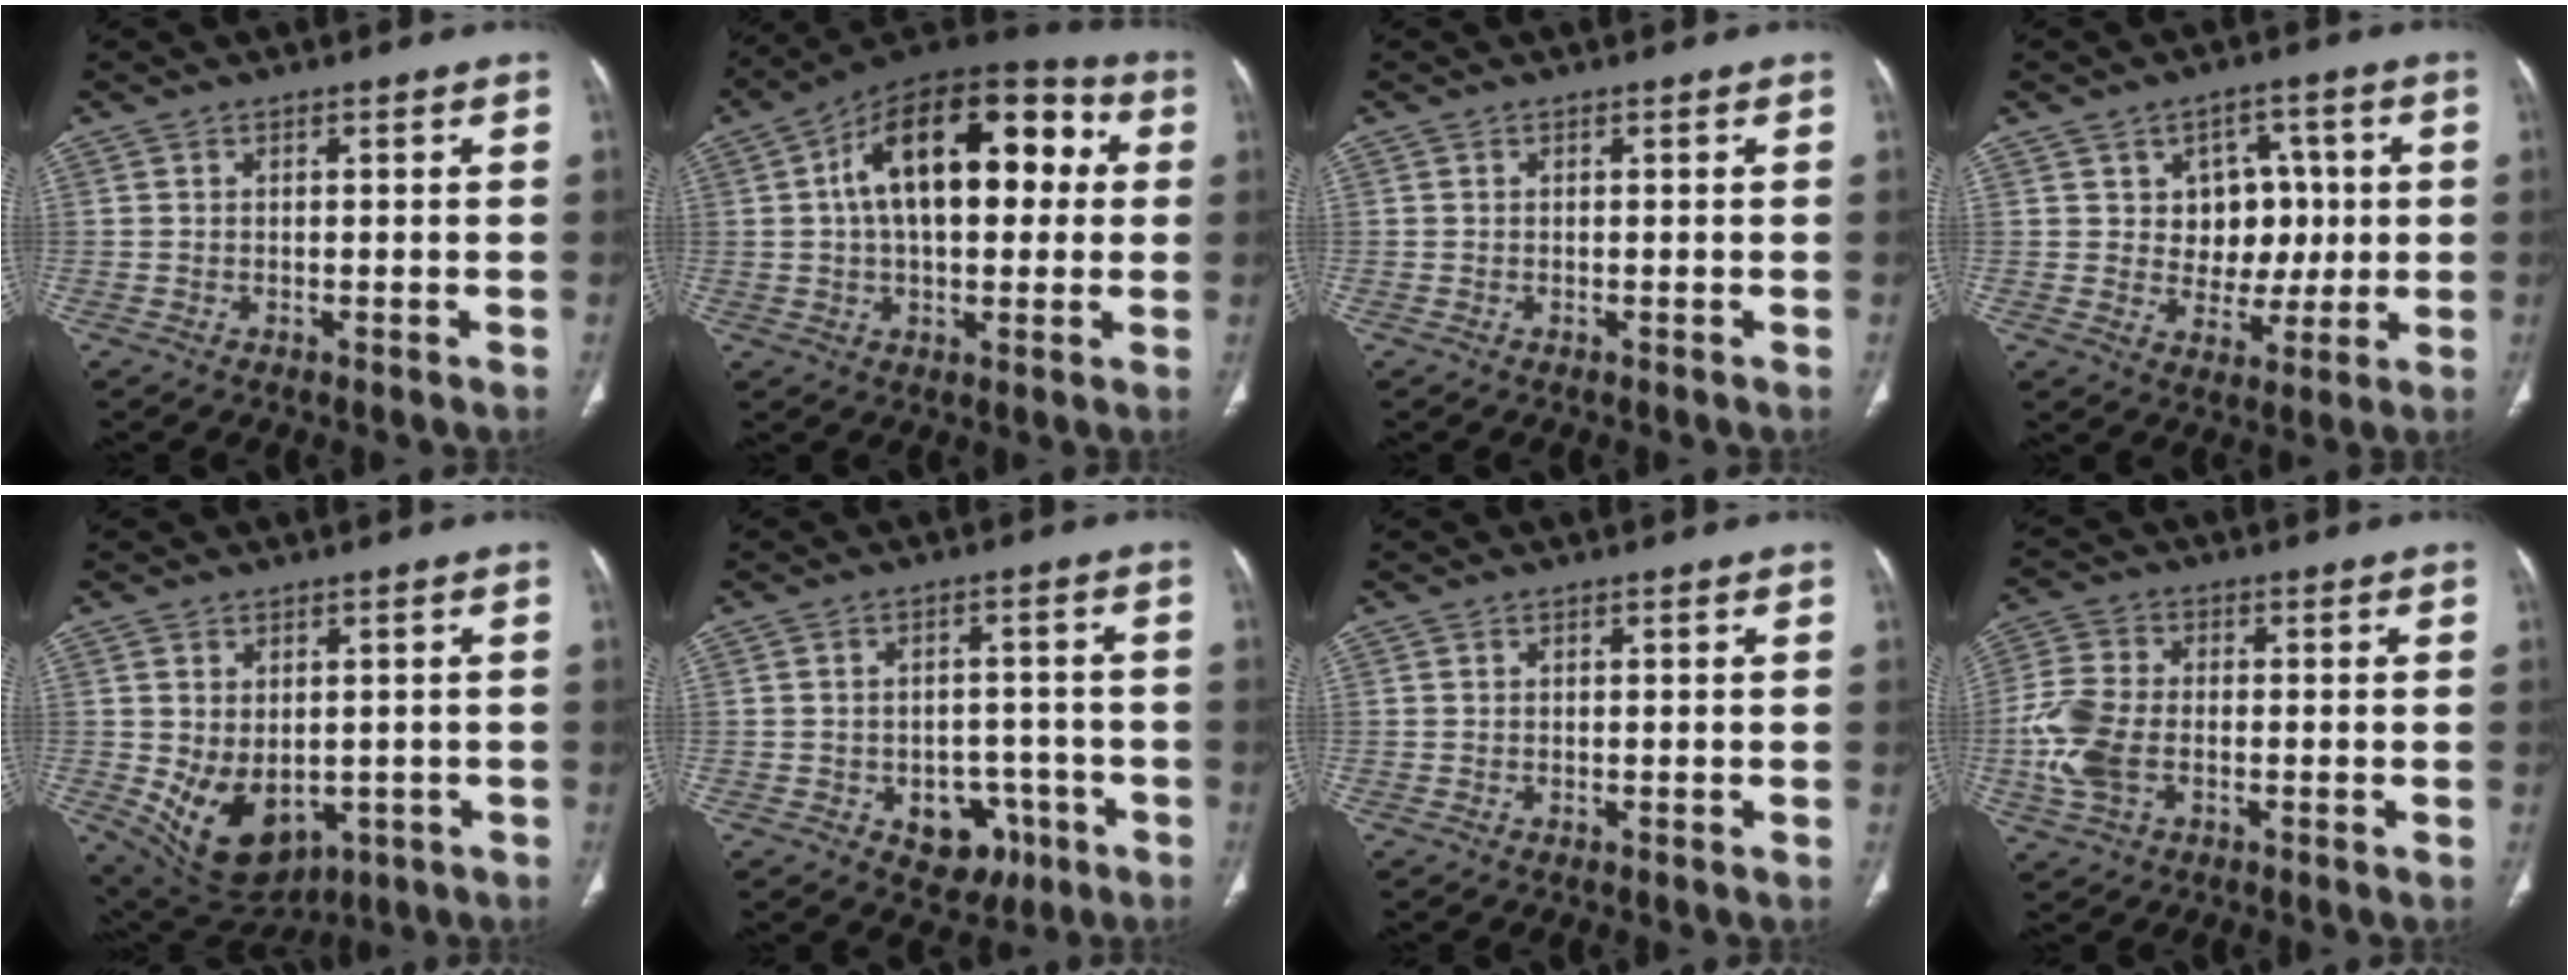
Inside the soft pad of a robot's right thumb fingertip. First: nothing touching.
{"total": 22.0, "force": [4.0, 11.8, 18.1], "torque": [-0.253, 0.034, 0.051]}
{"total": 0.0}
{"total": 9.9, "force": [1.8, 7.8, 5.9], "torque": [-0.029, -0.001, 0.033]}
{"total": 11.7, "force": [-2.1, 8.1, 8.2], "torque": [-0.121, -0.006, 0.000]}
{"total": 8.4, "force": [-3.6, 6.2, 4.4], "torque": [-0.024, 0.030, -0.037]}
{"total": 0.0}
{"total": 9.2, "force": [-1.8, 5.8, 6.9], "torque": [-0.164, 0.008, -0.039]}